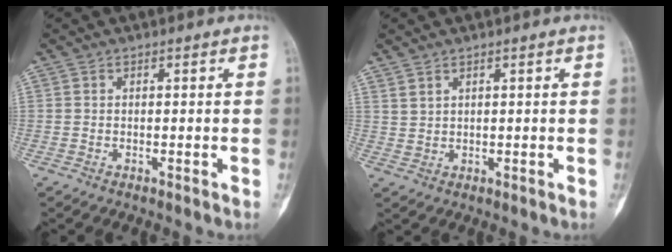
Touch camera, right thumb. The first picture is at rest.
{"total": 1.6, "force": [1.4, 0.6, 0.6], "torque": [-0.004, -0.011, 0.029]}